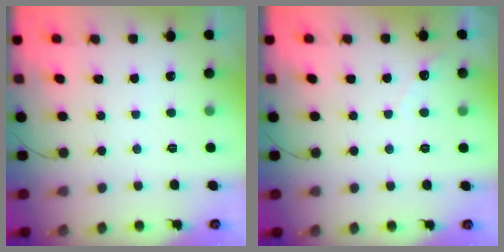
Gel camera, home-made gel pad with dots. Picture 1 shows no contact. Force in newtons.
{"total": 2.8, "press": 2.8, "slide": 0.1}